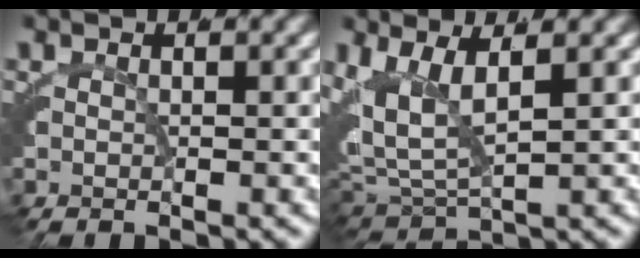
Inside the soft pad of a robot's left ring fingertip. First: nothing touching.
{"total": 6.5, "force": [1.3, 5.0, 4.0], "torque": [-0.119, -0.014, 0.030]}